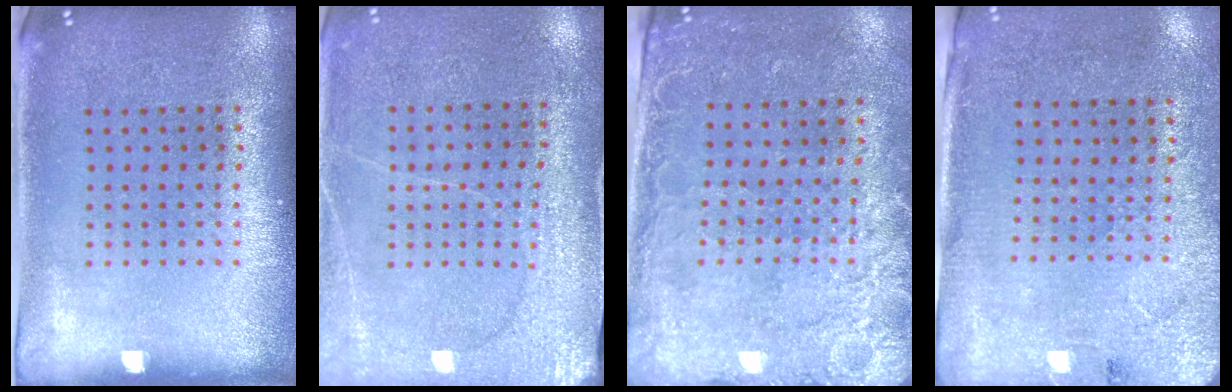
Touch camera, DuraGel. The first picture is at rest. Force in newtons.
{"total": 2.7, "press": 2.7, "slide": 0.4}
{"total": 2.5, "press": 2.2, "slide": 1.3}
{"total": 2.7, "press": 2.3, "slide": 1.4}